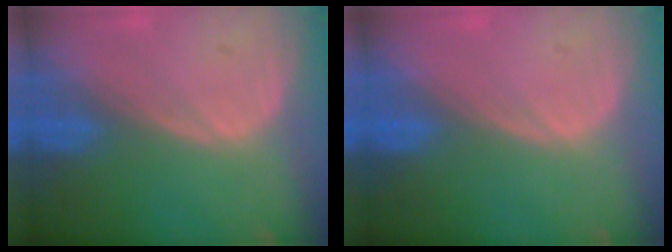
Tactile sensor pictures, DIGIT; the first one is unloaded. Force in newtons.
{"total": 0.0}